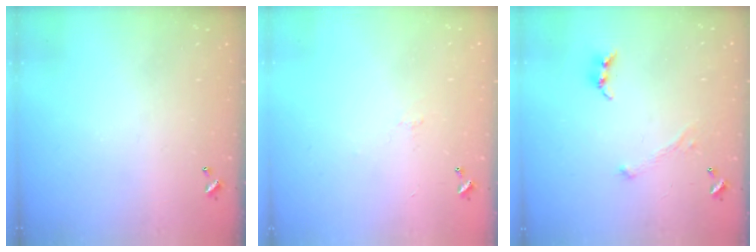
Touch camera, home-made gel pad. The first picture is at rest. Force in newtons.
{"total": 0.6, "press": 0.4, "slide": 0.5}
{"total": 0.8, "press": 0.7, "slide": 0.4}